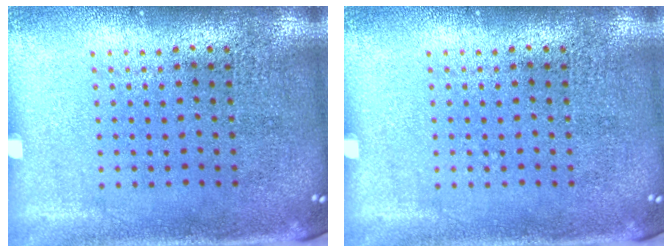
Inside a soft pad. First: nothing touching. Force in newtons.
{"total": 0.0}